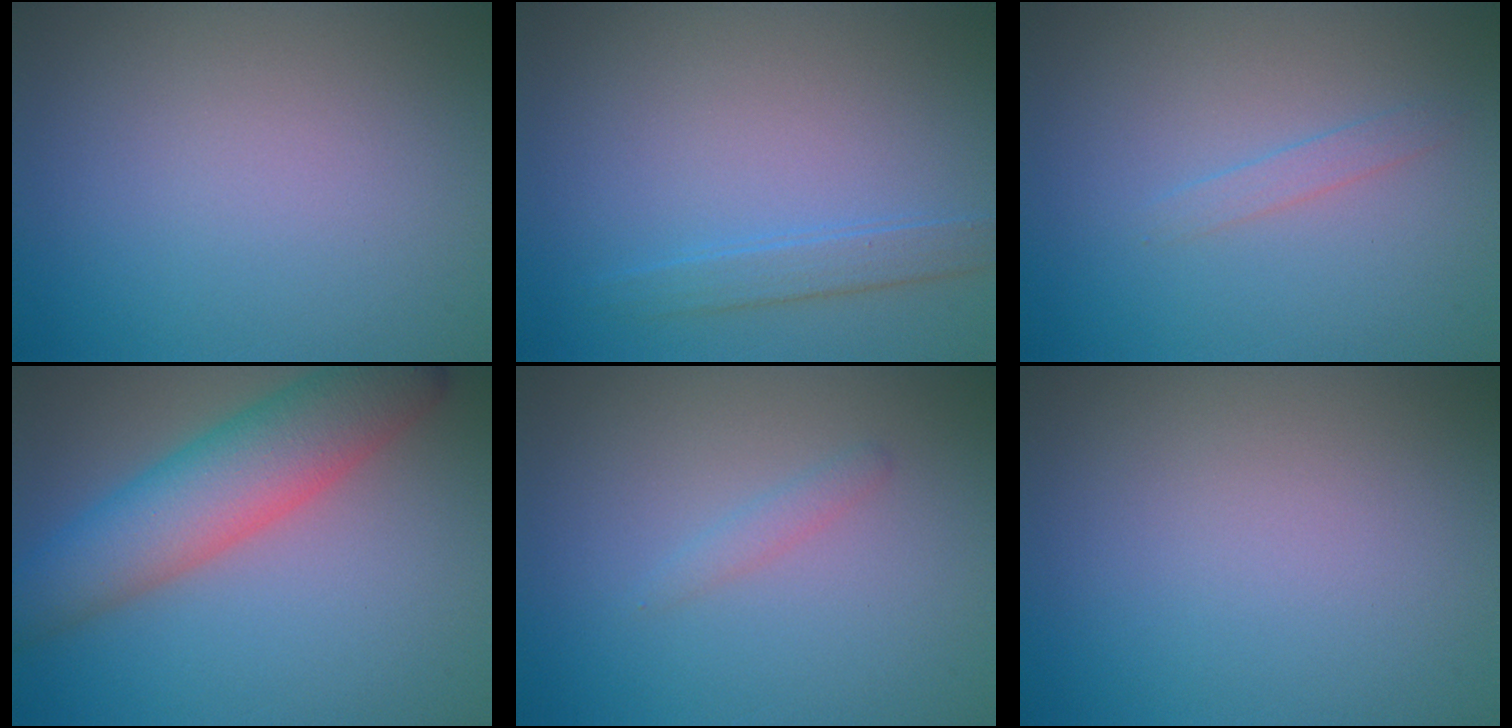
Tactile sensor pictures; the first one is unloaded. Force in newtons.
{"total": 1.7, "press": 1.7, "slide": 0.1}
{"total": 0.9, "press": 0.9, "slide": 0.2}
{"total": 7.5, "press": 7.5, "slide": 0.3}
{"total": 0.9, "press": 0.9, "slide": 0.0}
{"total": 0.0}